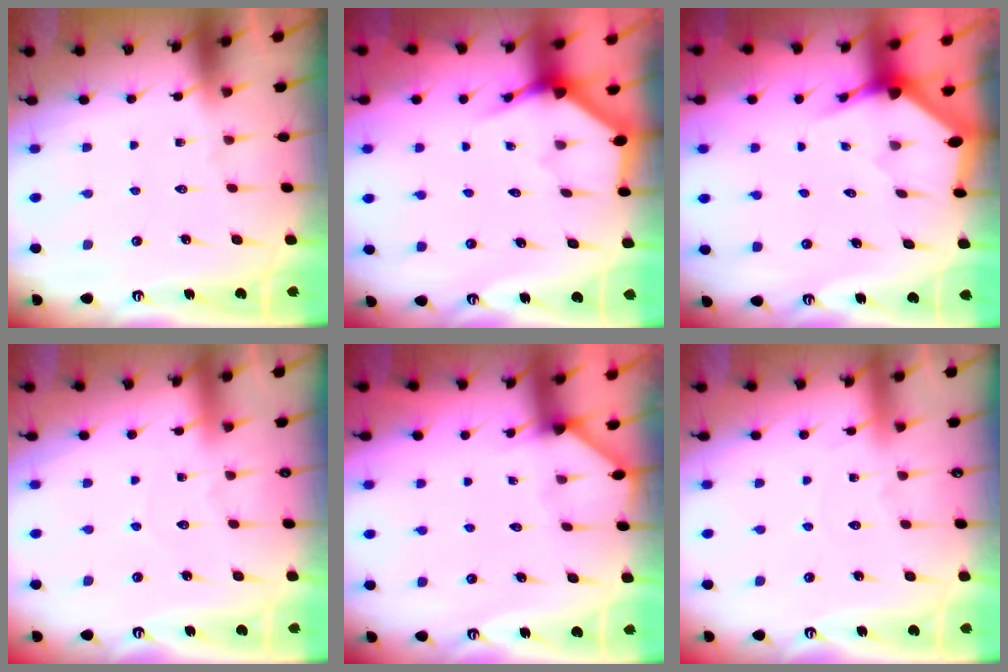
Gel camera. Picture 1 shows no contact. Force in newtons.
{"total": 3.4, "press": 3.4, "slide": 0.2}
{"total": 2.9, "press": 2.9, "slide": 0.1}
{"total": 3.1, "press": 3.1, "slide": 0.3}
{"total": 2.3, "press": 2.3, "slide": 0.3}
{"total": 2.1, "press": 2.1, "slide": 0.3}